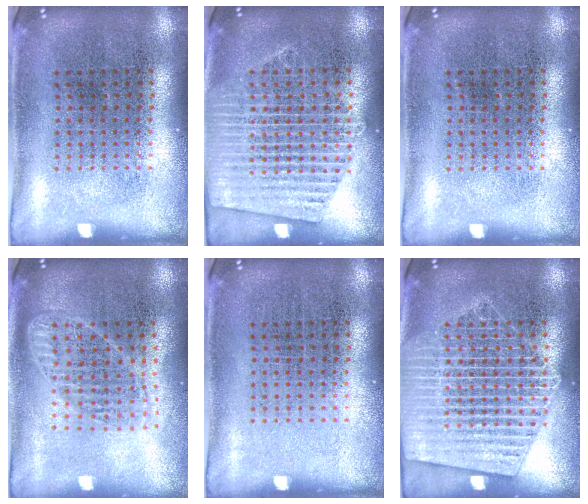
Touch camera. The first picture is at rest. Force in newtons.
{"total": 1.6, "press": 1.6, "slide": 0.3}
{"total": 0.0}
{"total": 1.8, "press": 1.6, "slide": 0.9}
{"total": 0.0}
{"total": 3.9, "press": 3.9, "slide": 0.4}